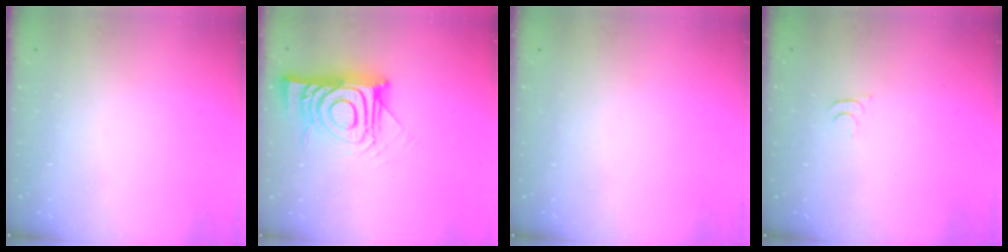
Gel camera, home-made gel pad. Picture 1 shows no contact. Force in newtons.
{"total": 16.1, "press": 16.1, "slide": 1.3}
{"total": 0.0}
{"total": 5.2, "press": 5.1, "slide": 0.5}